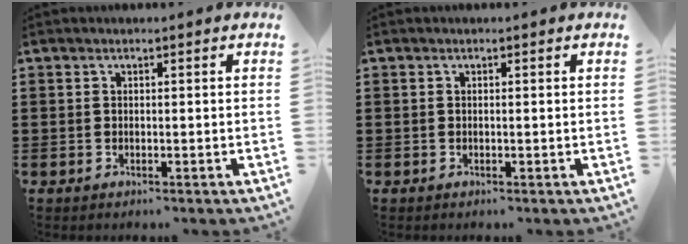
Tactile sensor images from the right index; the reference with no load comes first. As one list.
[{"total": 0.0}]